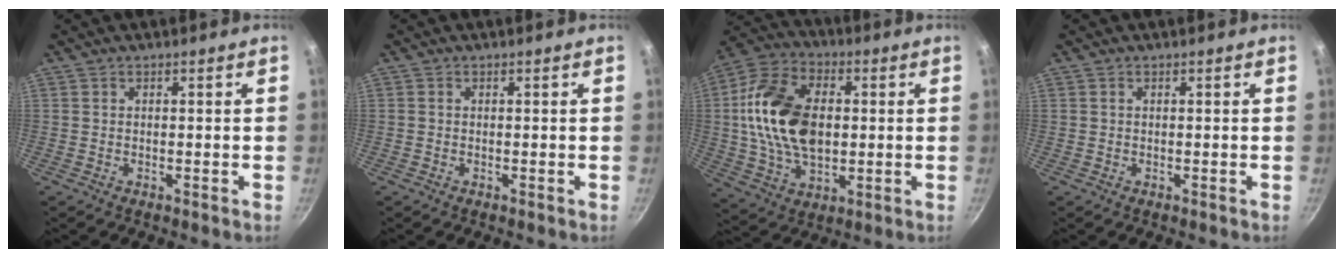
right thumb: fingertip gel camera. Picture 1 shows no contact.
{"total": 0.0}
{"total": 19.4, "force": [1.2, 12.5, 14.8], "torque": [-0.256, 0.012, 0.016]}
{"total": 0.0}